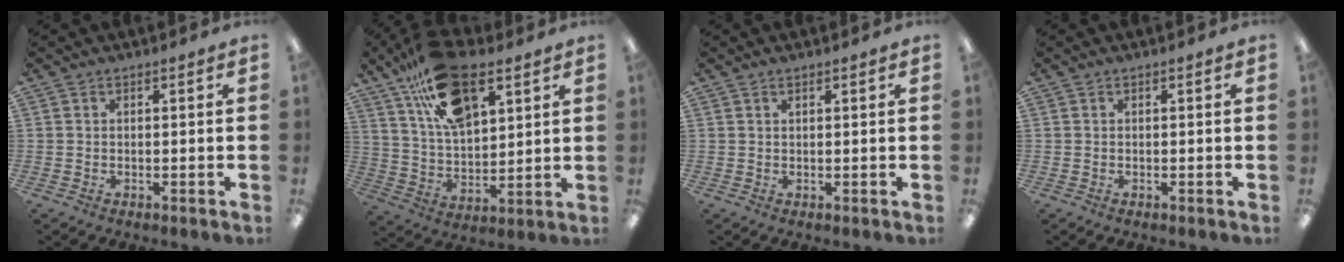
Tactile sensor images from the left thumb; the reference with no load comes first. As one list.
[{"total": 18.5, "force": [11.3, 9.2, 11.4], "torque": [-0.200, -0.042, 0.203]}, {"total": 0.9, "force": [0.6, 0.3, 0.5], "torque": [-0.012, 0.002, 0.011]}, {"total": 0.0}]